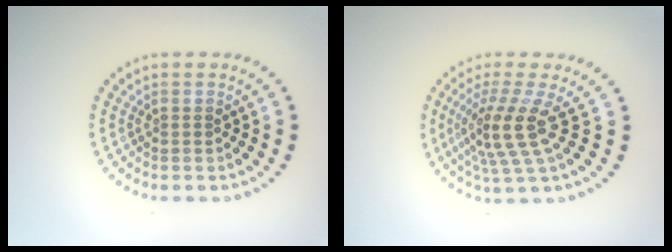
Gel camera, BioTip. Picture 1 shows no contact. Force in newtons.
{"total": 4.3, "press": 3.1, "slide": 3.0}